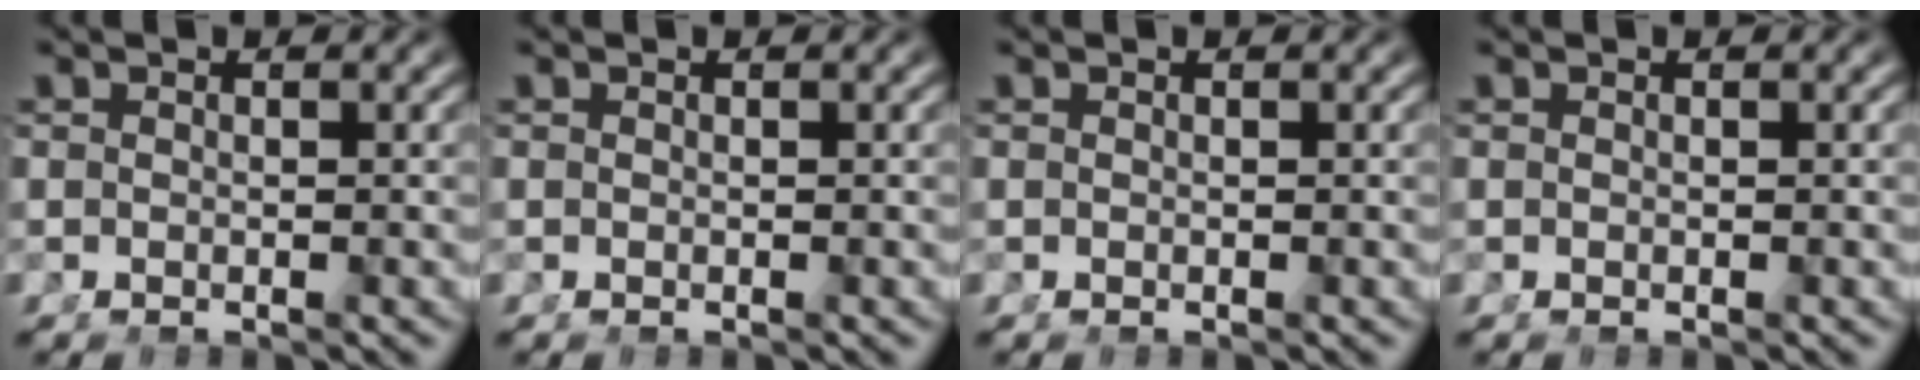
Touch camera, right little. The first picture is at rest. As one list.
[{"total": 0.0}, {"total": 0.0}, {"total": 0.0}]